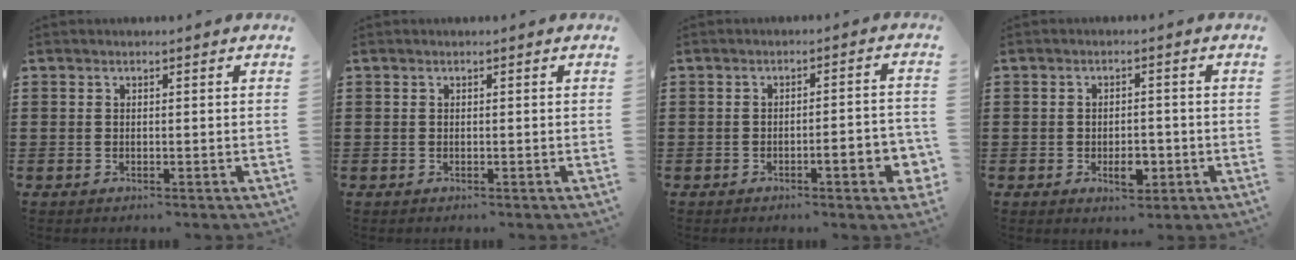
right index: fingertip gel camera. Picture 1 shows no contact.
{"total": 0.0}
{"total": 5.1, "force": [-2.1, 0.9, 4.6], "torque": [-0.064, -0.007, -0.034]}
{"total": 4.1, "force": [-1.5, 2.2, 3.2], "torque": [-0.054, 0.005, -0.025]}